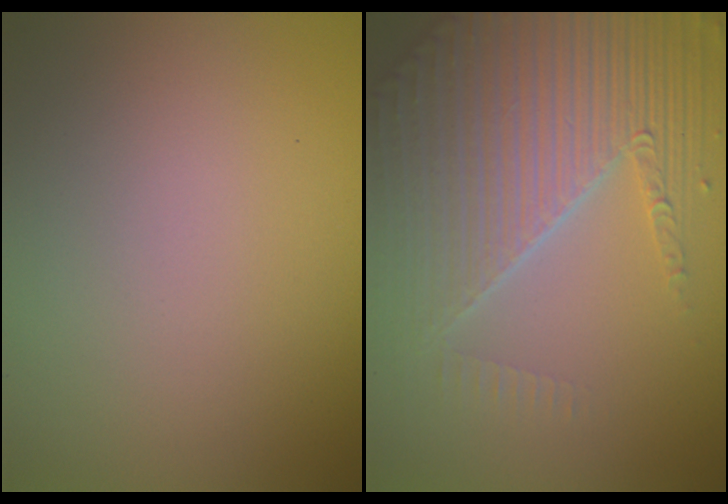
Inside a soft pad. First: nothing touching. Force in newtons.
{"total": 7.4, "press": 5.6, "slide": 4.8}